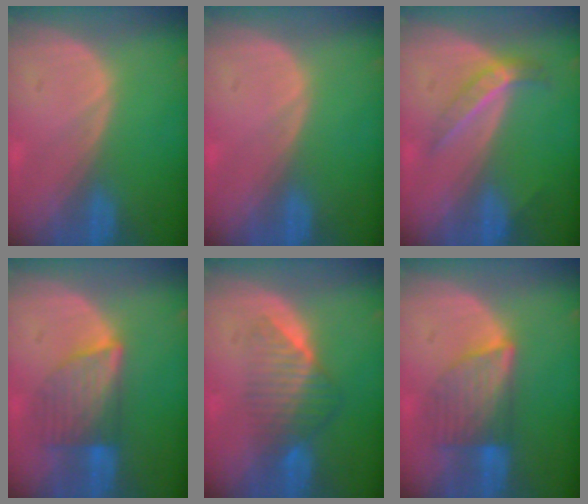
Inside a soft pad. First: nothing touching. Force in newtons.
{"total": 0.0}
{"total": 4.5, "press": 3.9, "slide": 2.1}
{"total": 6.7, "press": 6.6, "slide": 1.3}
{"total": 6.6, "press": 5.8, "slide": 3.2}
{"total": 6.7, "press": 6.6, "slide": 1.3}